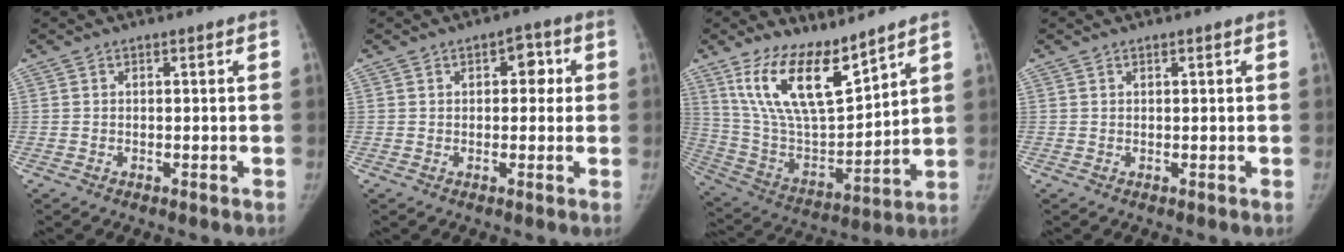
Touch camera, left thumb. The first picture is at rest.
{"total": 4.2, "force": [0.9, 2.8, 3.0], "torque": [-0.011, 0.005, 0.004]}
{"total": 17.4, "force": [11.7, 6.2, 11.3], "torque": [-0.175, -0.067, 0.237]}
{"total": 0.0}